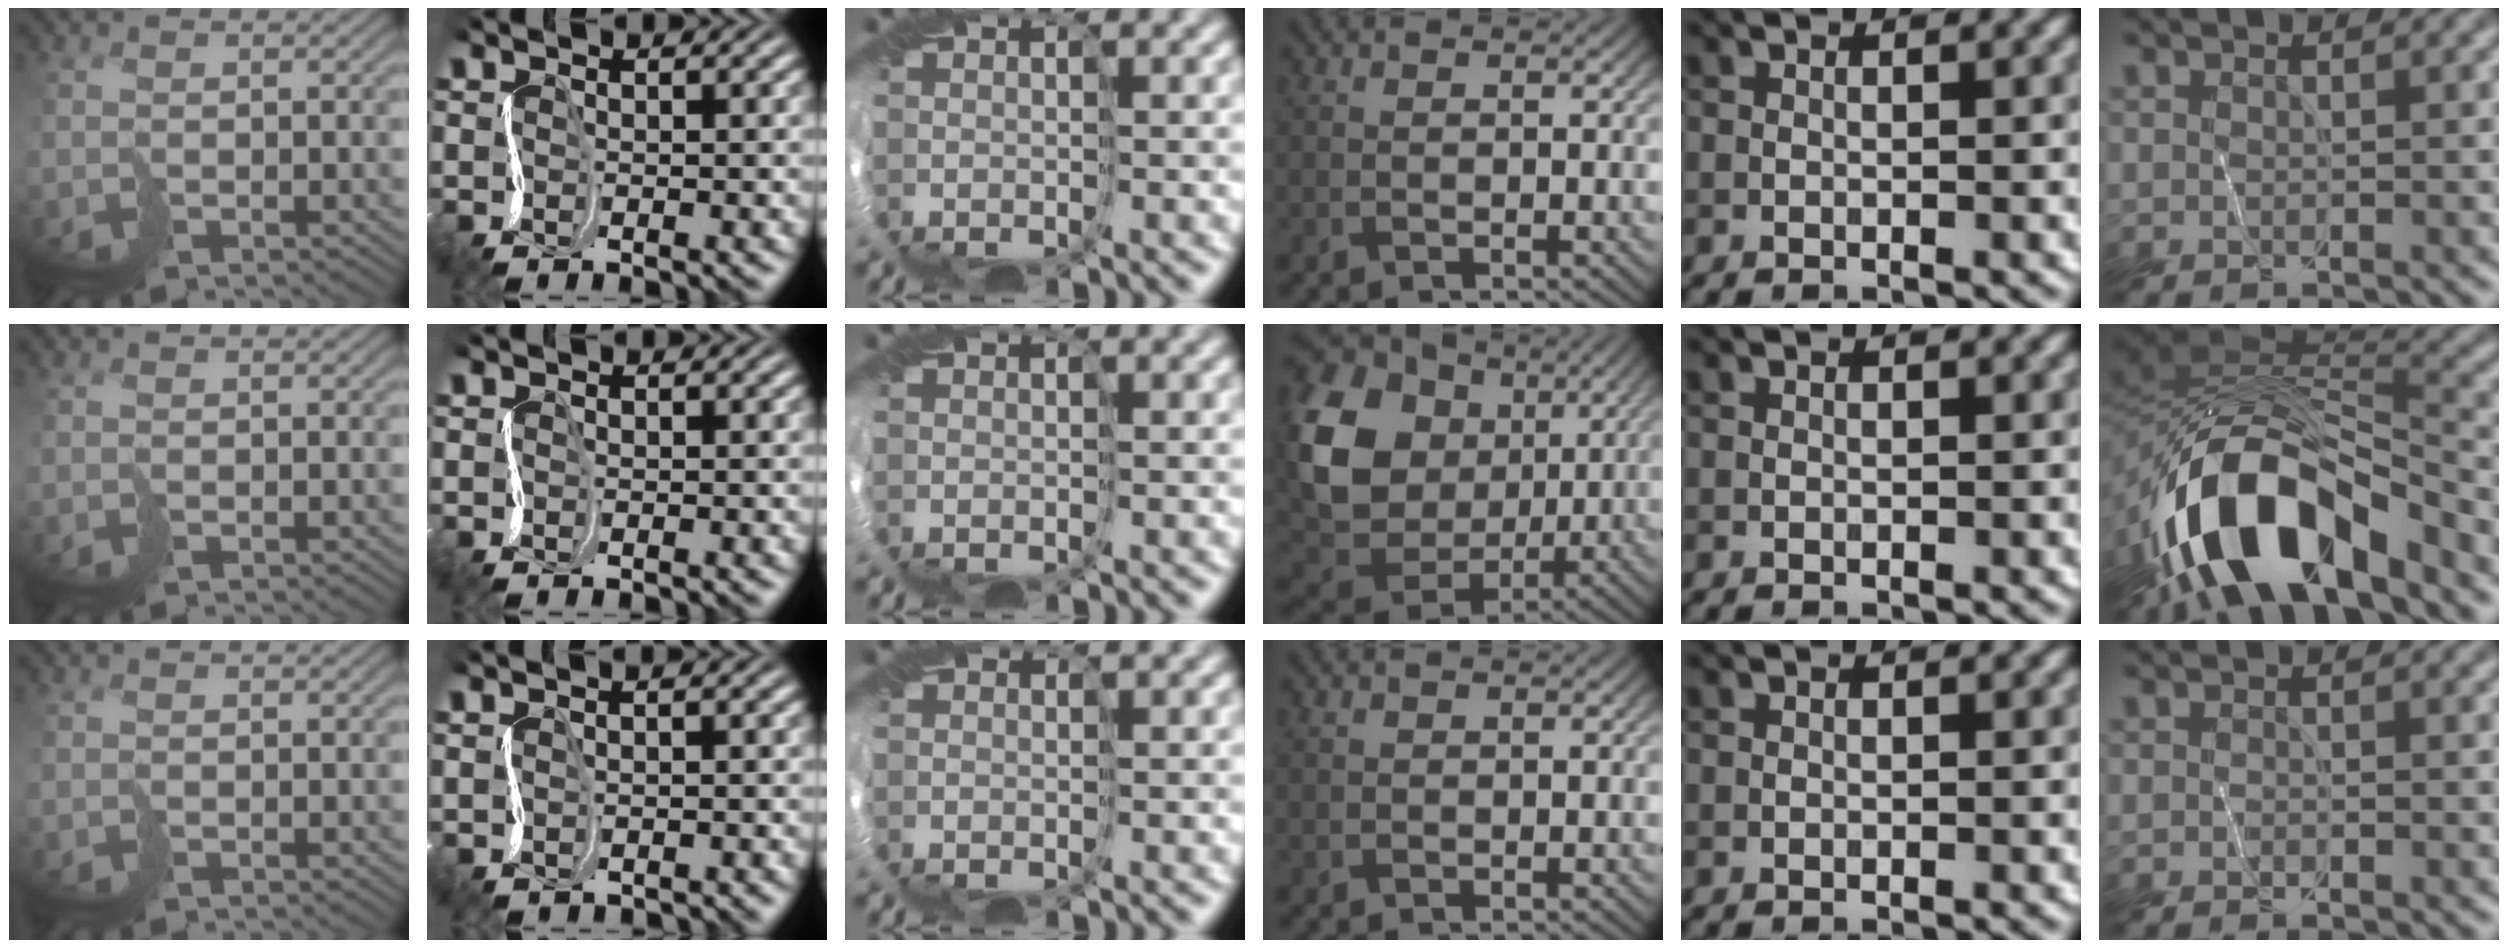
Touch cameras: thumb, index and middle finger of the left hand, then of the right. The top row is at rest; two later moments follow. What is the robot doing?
{"motion": "cut", "object": "bubble wrap"}